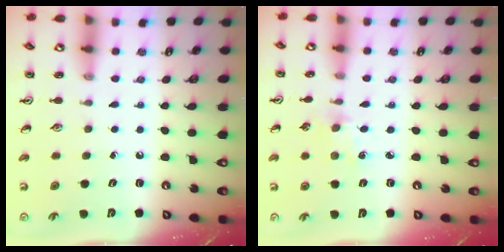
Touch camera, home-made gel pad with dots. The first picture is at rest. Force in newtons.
{"total": 3.0, "press": 3.0, "slide": 0.4}